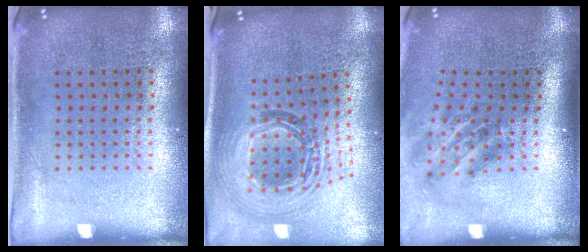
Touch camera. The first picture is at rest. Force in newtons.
{"total": 1.6, "press": 1.4, "slide": 0.8}
{"total": 1.9, "press": 1.2, "slide": 1.5}